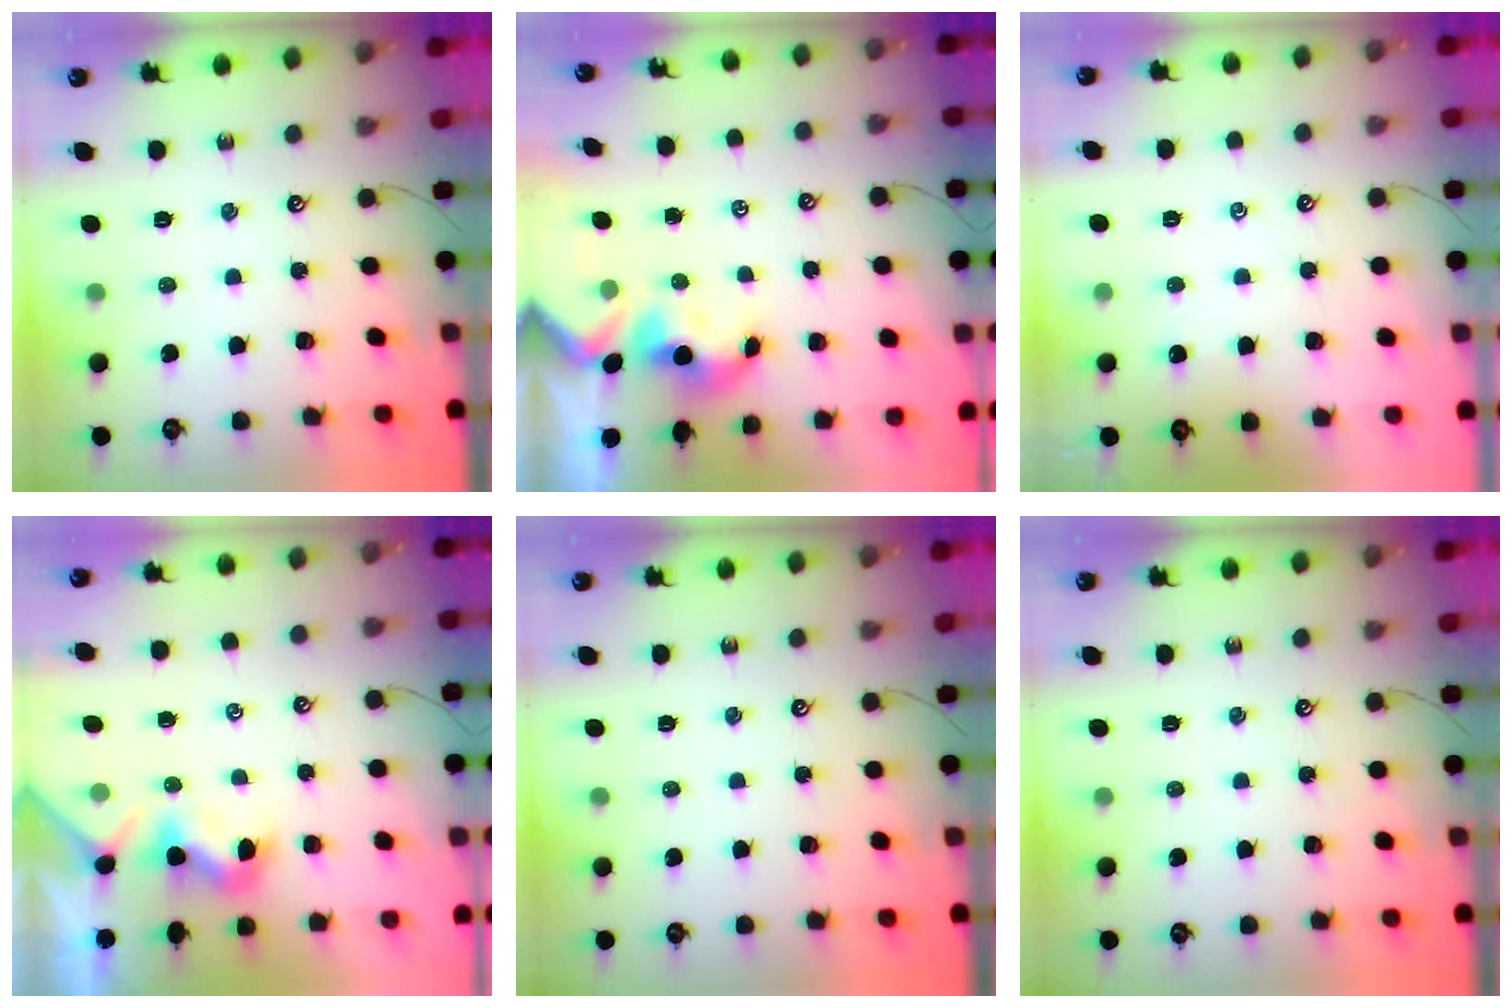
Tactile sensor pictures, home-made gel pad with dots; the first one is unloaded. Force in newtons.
{"total": 1.6, "press": 1.5, "slide": 0.7}
{"total": 3.5, "press": 3.5, "slide": 0.0}
{"total": 1.5, "press": 1.4, "slide": 0.5}
{"total": 0.0}
{"total": 0.0}